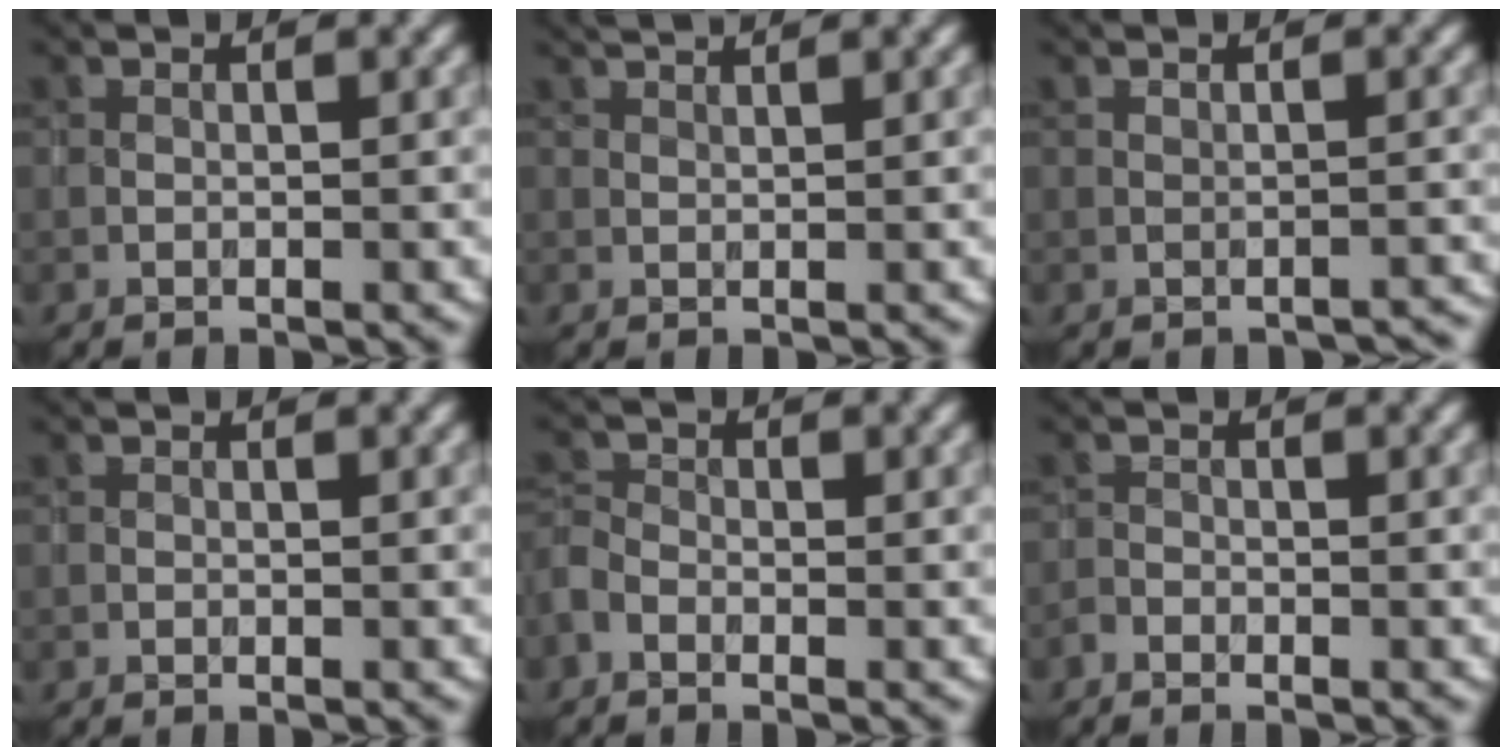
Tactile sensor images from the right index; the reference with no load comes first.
{"total": 1.1, "force": [1.1, 0.0, 0.4], "torque": [-0.014, -0.002, 0.010]}
{"total": 1.3, "force": [-1.3, 0.2, 0.1], "torque": [0.006, 0.006, -0.018]}
{"total": 0.0}
{"total": 2.3, "force": [-1.5, 1.3, 1.2], "torque": [-0.030, 0.001, -0.036]}
{"total": 1.1, "force": [-0.9, 0.2, 0.5], "torque": [-0.017, 0.005, -0.023]}